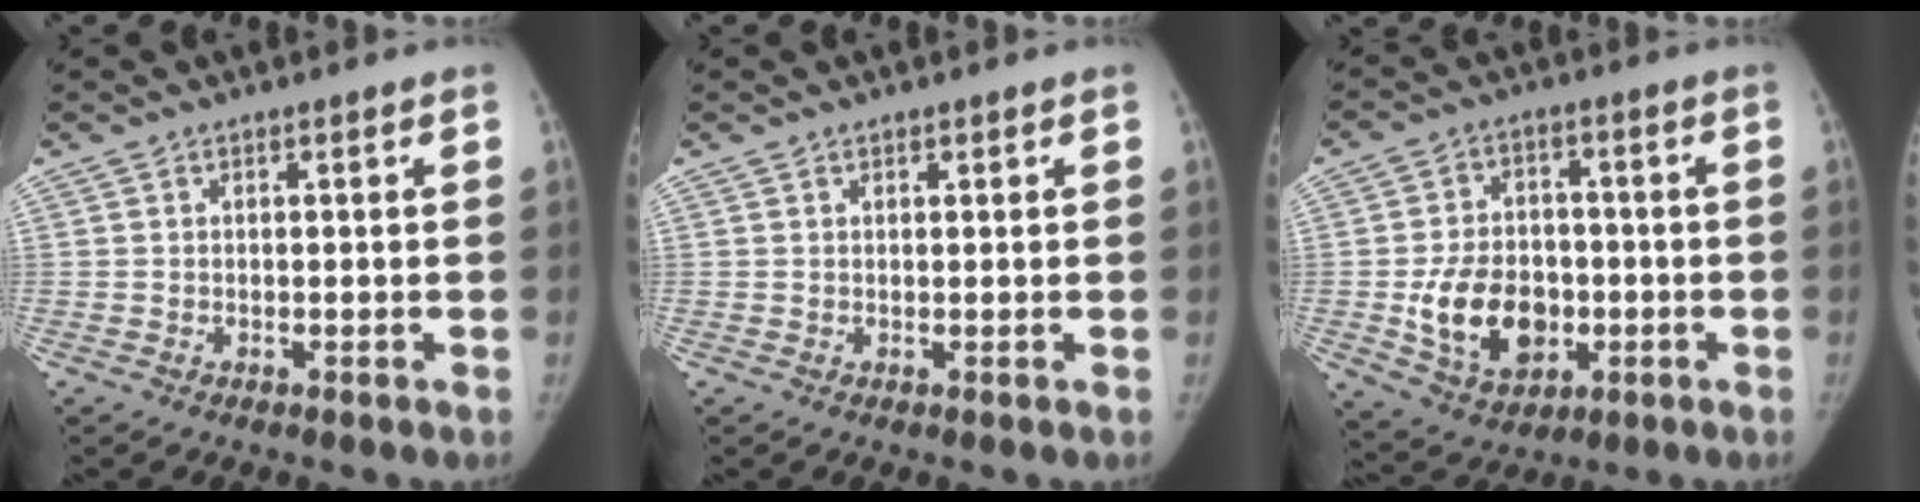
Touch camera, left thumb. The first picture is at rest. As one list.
[{"total": 0.6, "force": [0.5, 0.4, 0.2], "torque": [0.002, -0.003, 0.005]}, {"total": 13.6, "force": [-2.6, 10.1, 8.8], "torque": [-0.115, 0.007, -0.033]}]